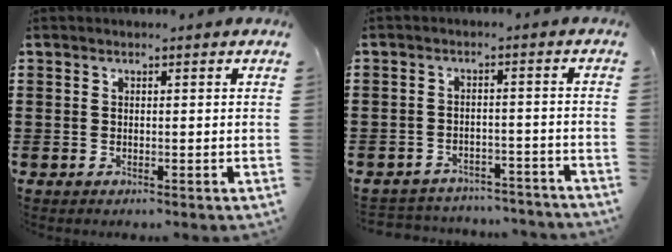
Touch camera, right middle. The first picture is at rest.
{"total": 3.3, "force": [-3.3, 0.3, 0.0], "torque": [-0.005, 0.002, -0.070]}